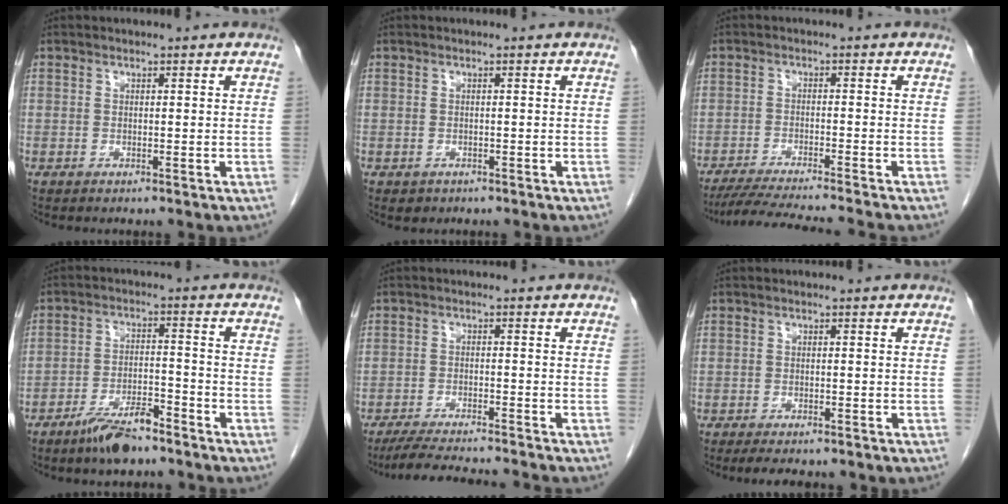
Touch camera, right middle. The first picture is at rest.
{"total": 1.1, "force": [-0.5, 0.9, 0.2], "torque": [-0.007, 0.002, -0.001]}
{"total": 11.3, "force": [-10.2, -1.1, 4.8], "torque": [-0.062, -0.021, -0.163]}
{"total": 7.2, "force": [-5.5, 1.8, 4.2], "torque": [-0.080, -0.005, -0.099]}
{"total": 10.9, "force": [-10.0, 0.3, 4.3], "torque": [-0.063, -0.013, -0.151]}
{"total": 6.6, "force": [-5.4, 1.7, 3.3], "torque": [-0.045, -0.009, -0.066]}